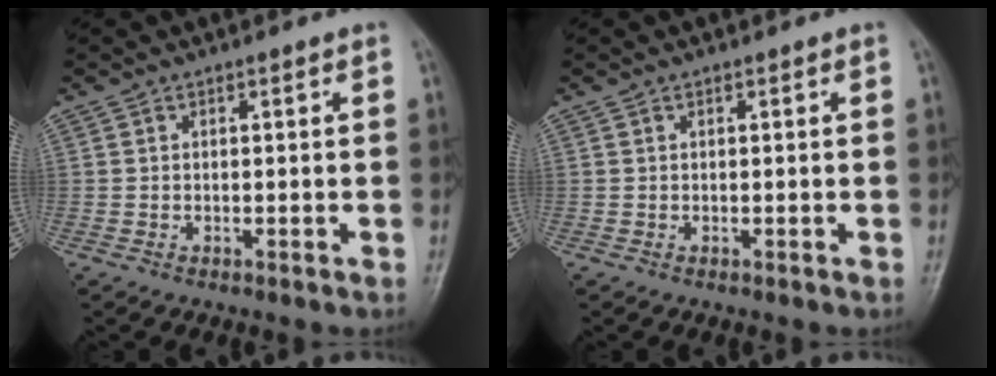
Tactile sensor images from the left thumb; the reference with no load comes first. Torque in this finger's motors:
{"motor_torque": [0.02, 0.02, 0.00, 0.00, 0.00]}